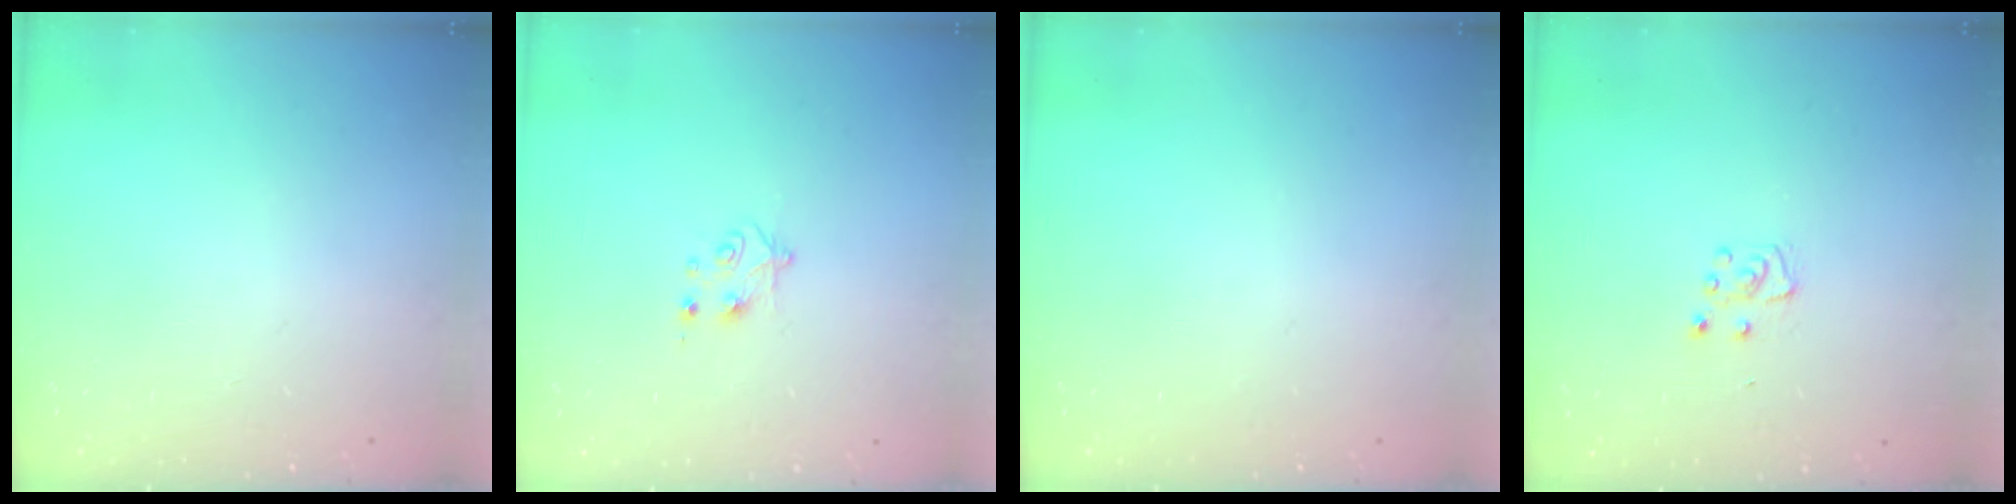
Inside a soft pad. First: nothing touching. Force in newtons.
{"total": 4.1, "press": 4.1, "slide": 0.5}
{"total": 0.0}
{"total": 5.1, "press": 5.0, "slide": 0.6}